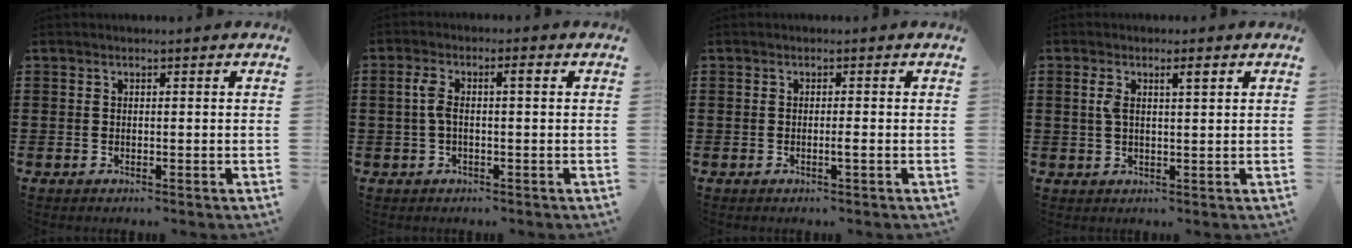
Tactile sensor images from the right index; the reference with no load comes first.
{"total": 3.6, "force": [0.0, 0.8, 3.5], "torque": [-0.081, 0.002, -0.009]}
{"total": 1.2, "force": [-0.5, -0.1, 1.1], "torque": [-0.018, -0.003, -0.008]}
{"total": 3.3, "force": [1.1, 0.8, 2.9], "torque": [-0.051, 0.003, 0.015]}